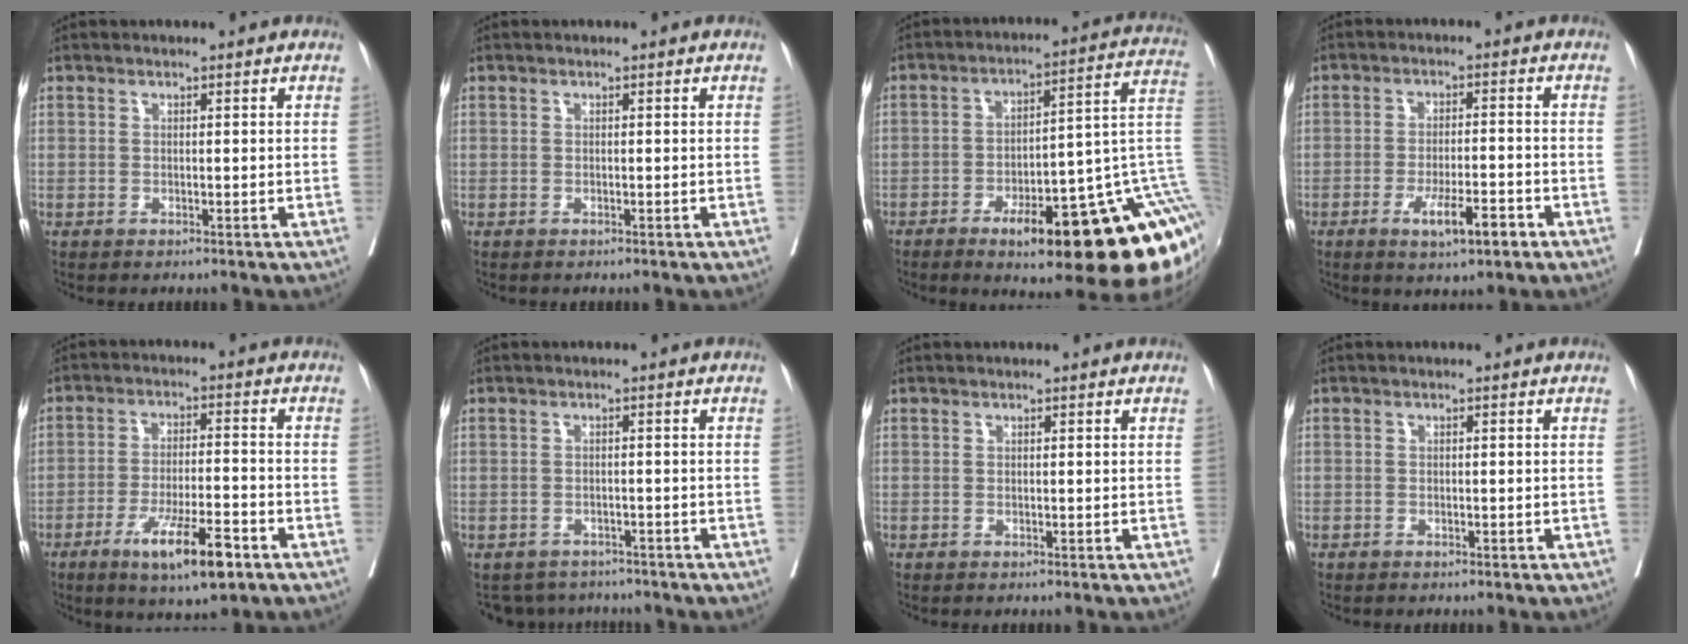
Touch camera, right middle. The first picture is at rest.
{"total": 0.0}
{"total": 25.9, "force": [-9.3, 5.0, 23.6], "torque": [-0.190, 0.037, -0.128]}
{"total": 6.6, "force": [-3.5, 1.1, 5.4], "torque": [-0.092, -0.007, -0.051]}
{"total": 10.4, "force": [-5.8, 1.6, 8.4], "torque": [-0.142, -0.016, -0.093]}
{"total": 5.5, "force": [-5.1, 2.0, -0.1], "torque": [0.008, 0.008, -0.068]}
{"total": 0.0}
{"total": 0.7, "force": [-0.5, 0.5, 0.0], "torque": [-0.004, 0.005, -0.010]}